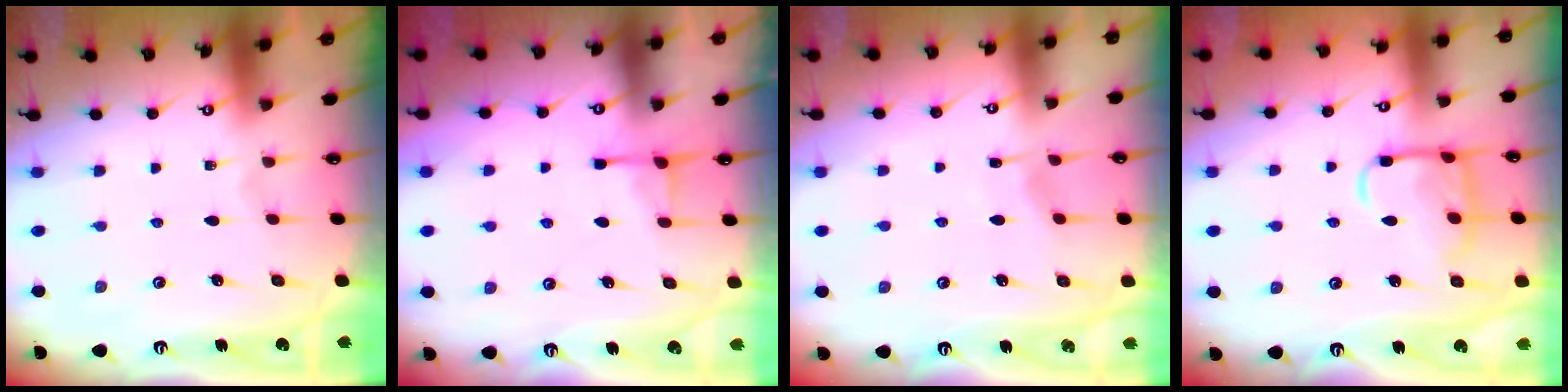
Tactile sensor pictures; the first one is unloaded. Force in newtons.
{"total": 4.0, "press": 3.9, "slide": 0.5}
{"total": 3.0, "press": 3.0, "slide": 0.4}
{"total": 11.6, "press": 11.5, "slide": 0.5}